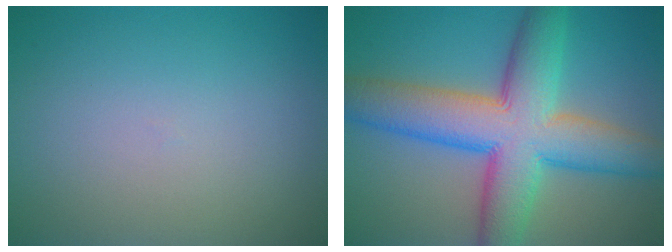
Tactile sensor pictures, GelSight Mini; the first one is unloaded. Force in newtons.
{"total": 11.2, "press": 11.2, "slide": 0.5}